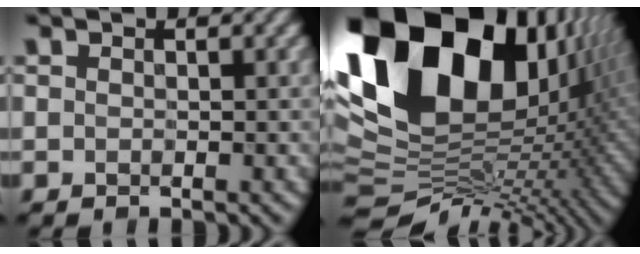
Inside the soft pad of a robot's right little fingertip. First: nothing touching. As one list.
[{"total": 19.4, "force": [4.1, 12.8, 14.1], "torque": [-0.277, 0.009, 0.085]}]